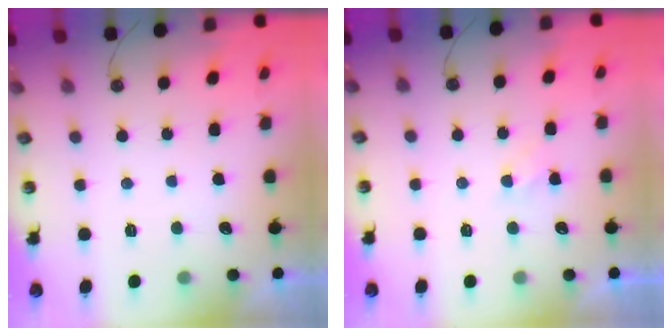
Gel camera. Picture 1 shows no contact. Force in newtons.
{"total": 2.9, "press": 2.9, "slide": 0.4}